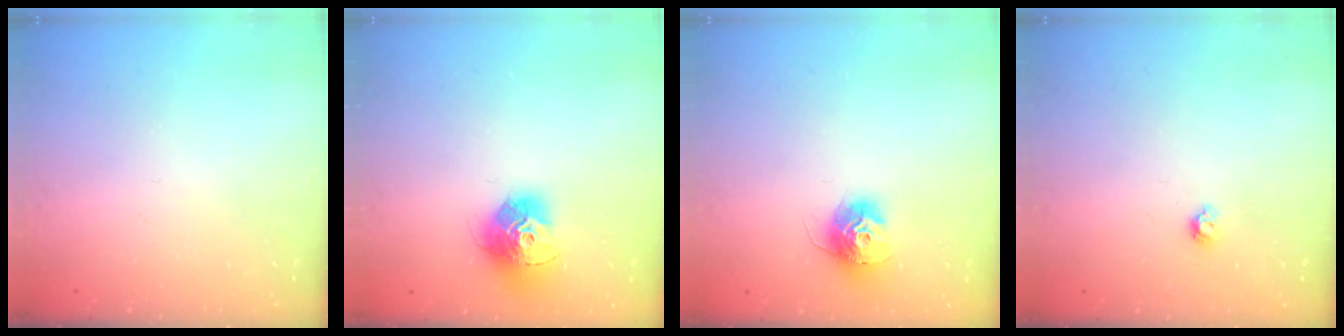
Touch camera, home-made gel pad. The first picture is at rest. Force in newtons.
{"total": 14.4, "press": 14.3, "slide": 1.3}
{"total": 11.8, "press": 11.8, "slide": 0.9}
{"total": 3.8, "press": 3.7, "slide": 0.6}